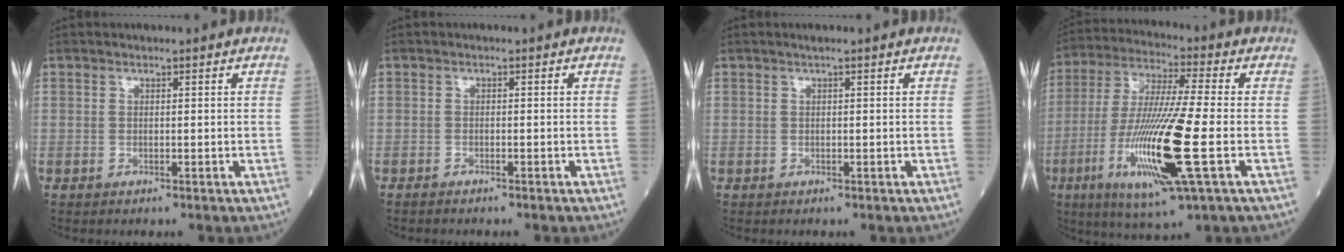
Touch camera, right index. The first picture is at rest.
{"total": 2.5, "force": [-2.0, 1.0, 1.0], "torque": [-0.028, -0.006, -0.026]}
{"total": 0.6, "force": [0.3, 0.2, 0.5], "torque": [-0.014, 0.007, 0.004]}
{"total": 19.2, "force": [-5.5, 1.3, 18.3], "torque": [-0.396, -0.035, -0.101]}